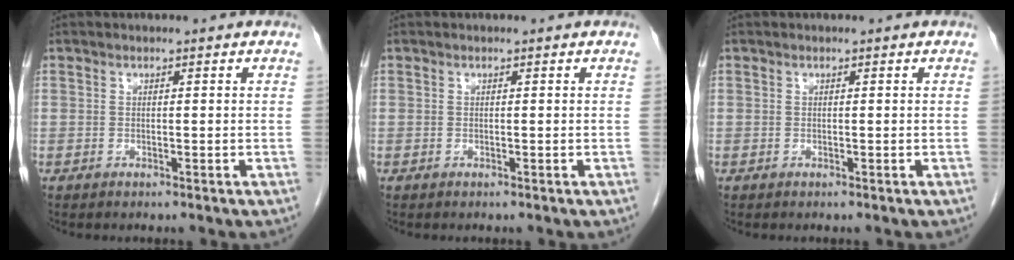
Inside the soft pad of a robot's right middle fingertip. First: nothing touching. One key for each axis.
{"total": 0.0}
{"total": 0.0}